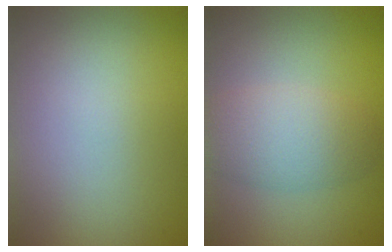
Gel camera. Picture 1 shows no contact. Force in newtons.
{"total": 2.7, "press": 2.7, "slide": 0.3}